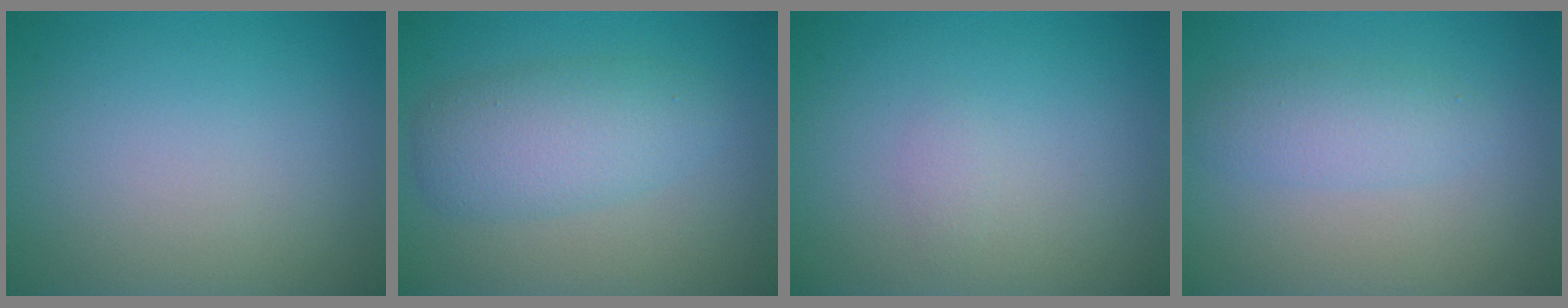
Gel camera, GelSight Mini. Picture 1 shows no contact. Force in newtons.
{"total": 4.4, "press": 4.4, "slide": 0.2}
{"total": 0.7, "press": 0.7, "slide": 0.0}
{"total": 2.4, "press": 2.4, "slide": 0.0}